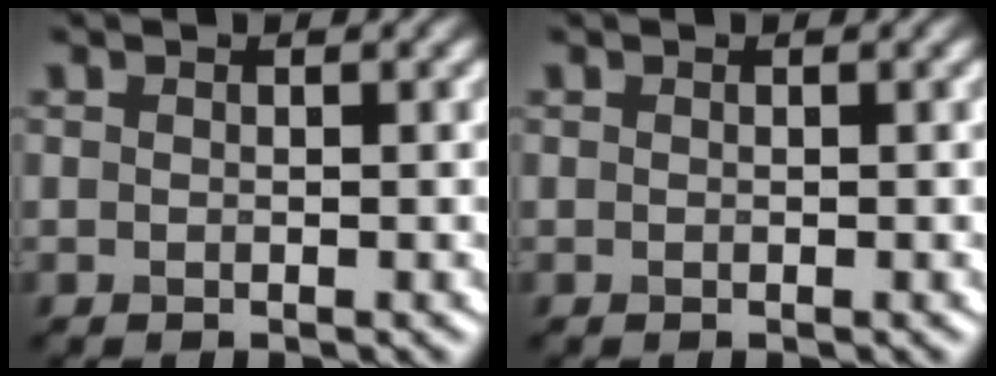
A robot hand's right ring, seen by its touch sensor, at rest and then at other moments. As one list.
[{"total": 0.0}]